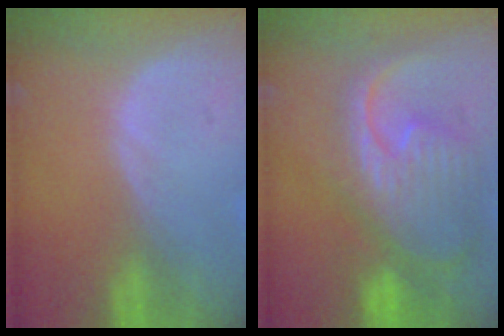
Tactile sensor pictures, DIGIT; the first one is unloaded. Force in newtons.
{"total": 12.5, "press": 10.7, "slide": 6.4}